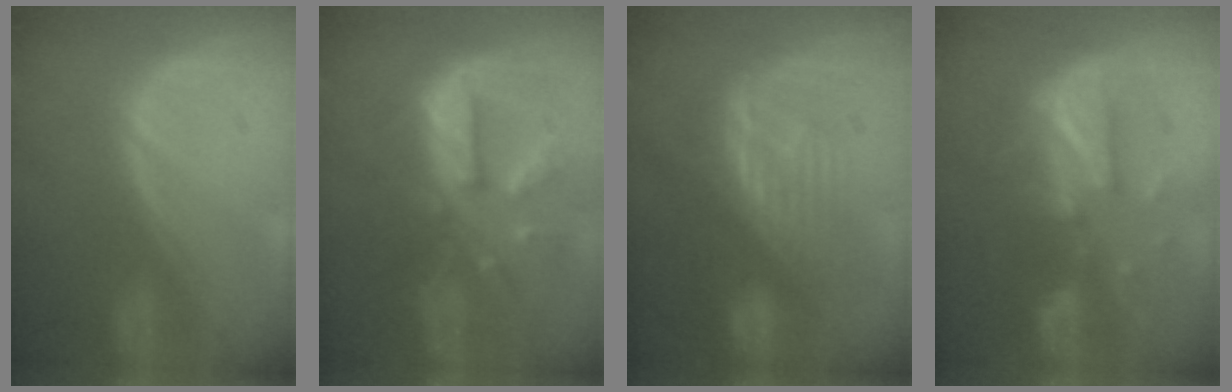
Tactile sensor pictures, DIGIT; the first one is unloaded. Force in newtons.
{"total": 10.7, "press": 9.5, "slide": 4.9}
{"total": 9.0, "press": 8.5, "slide": 3.0}
{"total": 8.1, "press": 8.1, "slide": 0.8}